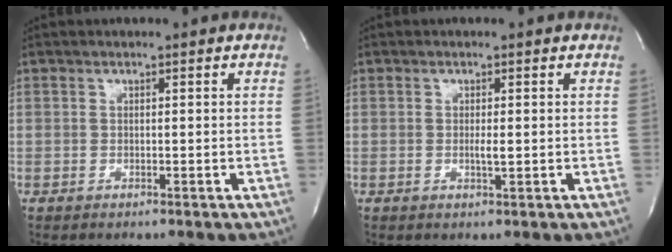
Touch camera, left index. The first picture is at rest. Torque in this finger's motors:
{"motor_torque": [0.32, 0.12, -0.06, 0.02]}